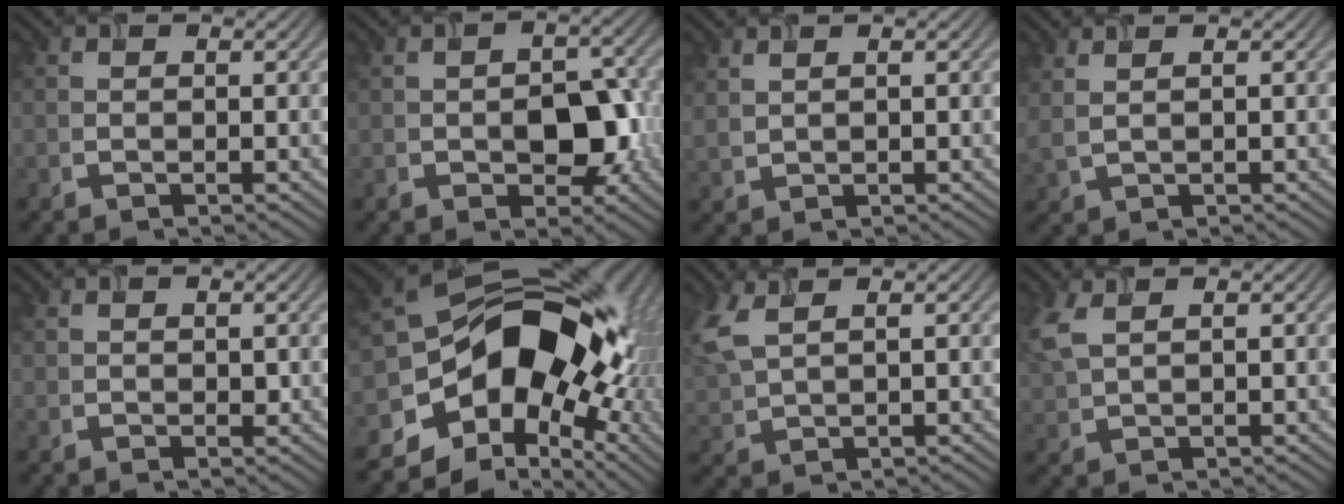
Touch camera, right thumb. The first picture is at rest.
{"total": 6.3, "force": [-1.2, 3.7, 4.9], "torque": [-0.076, -0.008, -0.018]}
{"total": 1.6, "force": [1.3, 0.2, 0.9], "torque": [-0.028, 0.003, 0.031]}
{"total": 2.5, "force": [1.7, 0.4, 1.7], "torque": [-0.045, 0.008, 0.025]}
{"total": 0.9, "force": [0.3, 0.5, 0.7], "torque": [-0.012, 0.001, 0.008]}
{"total": 16.5, "force": [-2.9, 11.8, 11.2], "torque": [-0.188, -0.017, -0.053]}
{"total": 5.9, "force": [2.7, 2.4, 4.7], "torque": [-0.142, 0.010, 0.054]}
{"total": 4.7, "force": [2.1, 2.0, 3.7], "torque": [-0.112, 0.011, 0.046]}